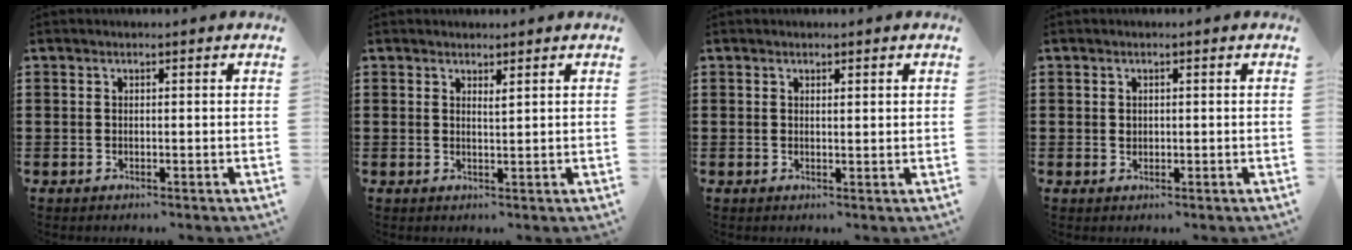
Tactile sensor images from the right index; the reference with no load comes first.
{"total": 1.2, "force": [1.0, 0.1, 0.5], "torque": [-0.012, 0.001, 0.020]}
{"total": 0.7, "force": [0.5, 0.1, 0.4], "torque": [-0.009, 0.000, 0.010]}
{"total": 0.9, "force": [0.2, 0.7, 0.5], "torque": [-0.012, 0.004, 0.004]}